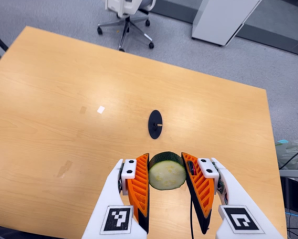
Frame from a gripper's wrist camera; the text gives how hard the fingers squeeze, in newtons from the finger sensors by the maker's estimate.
{"total": 12.5, "left": 11.2, "right": 13.9}